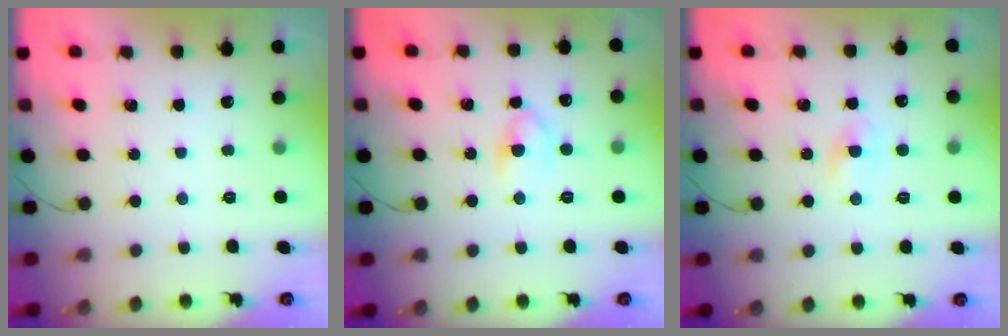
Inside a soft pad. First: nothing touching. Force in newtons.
{"total": 4.6, "press": 4.4, "slide": 1.5}
{"total": 1.8, "press": 1.5, "slide": 0.9}